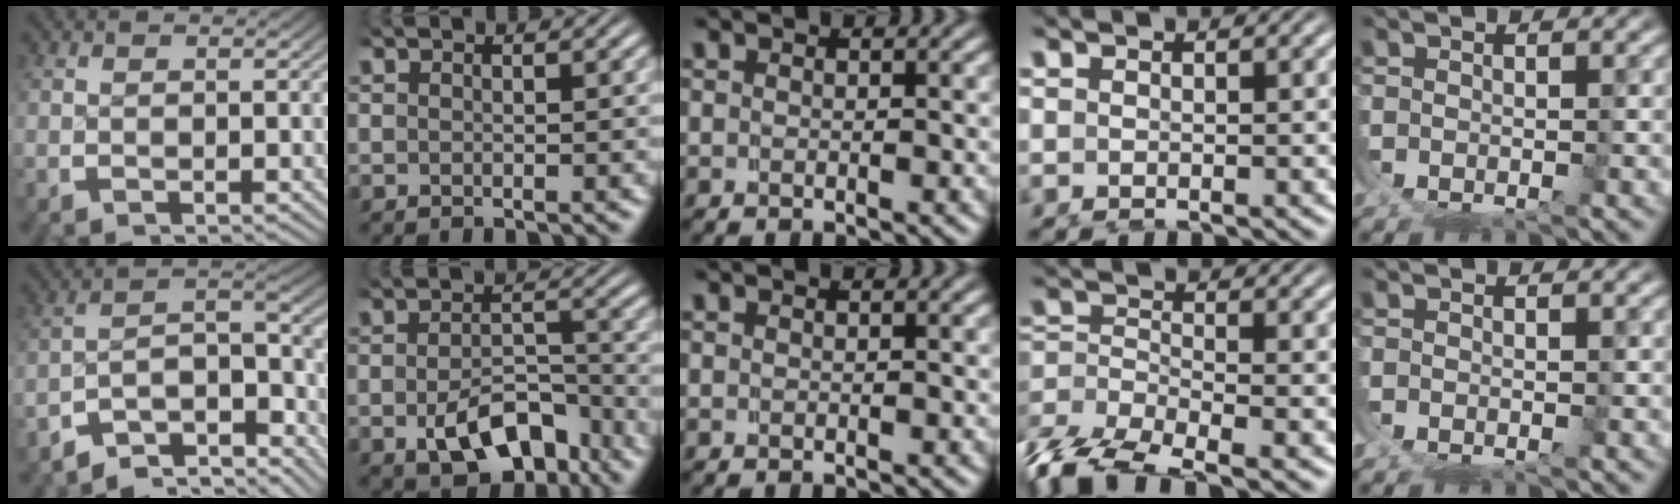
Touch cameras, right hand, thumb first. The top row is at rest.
{"thumb": {"total": 10.1, "force": [-5.3, 5.3, 6.8], "torque": [-0.123, -0.024, -0.086]}, "index": {"total": 6.7, "force": [-4.1, 3.4, 4.0], "torque": [-0.052, -0.020, -0.056]}, "ring": {"total": 8.4, "force": [-5.3, 5.0, 4.2], "torque": [-0.112, -0.044, -0.069]}, "little": {"total": 0.7, "force": [-0.5, 0.4, 0.1], "torque": [-0.010, -0.008, -0.007]}}